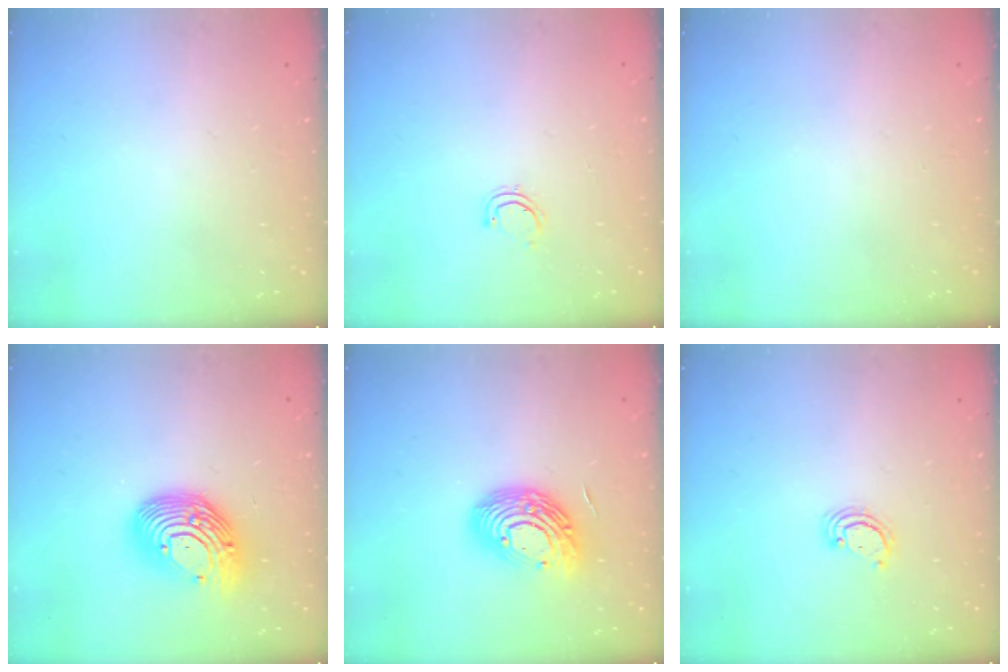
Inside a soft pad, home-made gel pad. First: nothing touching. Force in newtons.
{"total": 3.8, "press": 3.5, "slide": 1.6}
{"total": 0.0}
{"total": 16.1, "press": 16.0, "slide": 2.0}
{"total": 14.5, "press": 14.5, "slide": 1.0}
{"total": 2.9, "press": 2.8, "slide": 0.3}